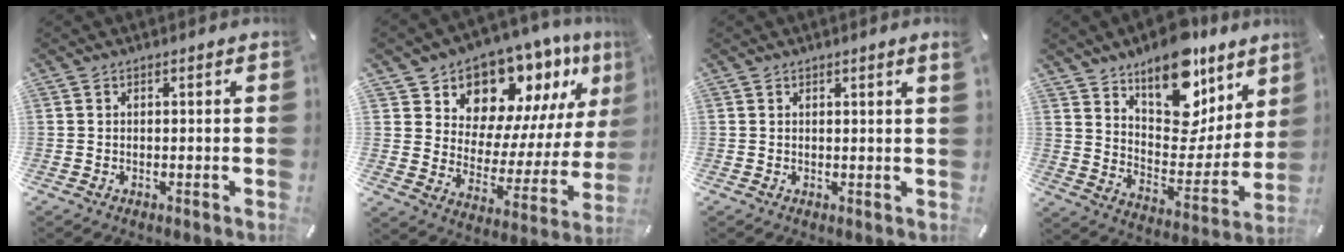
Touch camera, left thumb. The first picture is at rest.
{"total": 14.2, "force": [11.4, 8.0, 2.9], "torque": [-0.045, -0.120, 0.201]}
{"total": 1.1, "force": [0.7, -0.2, 0.9], "torque": [-0.016, -0.003, 0.011]}
{"total": 17.3, "force": [13.1, 8.9, 7.1], "torque": [-0.101, -0.110, 0.230]}